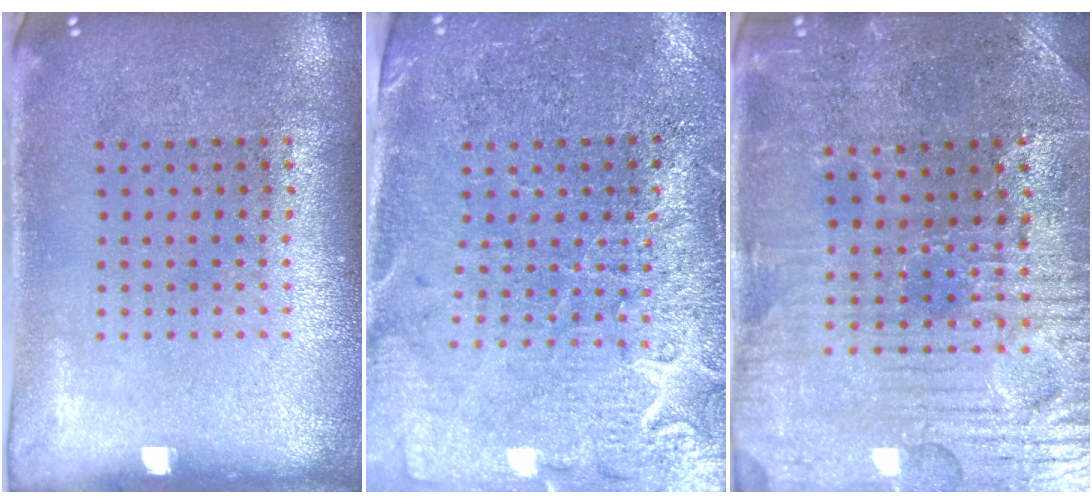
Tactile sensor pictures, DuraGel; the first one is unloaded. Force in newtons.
{"total": 3.3, "press": 3.1, "slide": 1.1}
{"total": 3.7, "press": 3.7, "slide": 0.5}